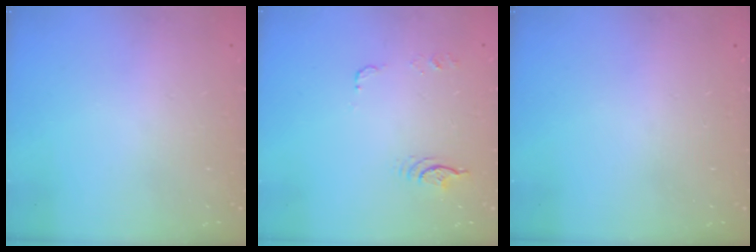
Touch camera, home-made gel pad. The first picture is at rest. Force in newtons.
{"total": 14.8, "press": 7.2, "slide": 12.9}
{"total": 0.0}